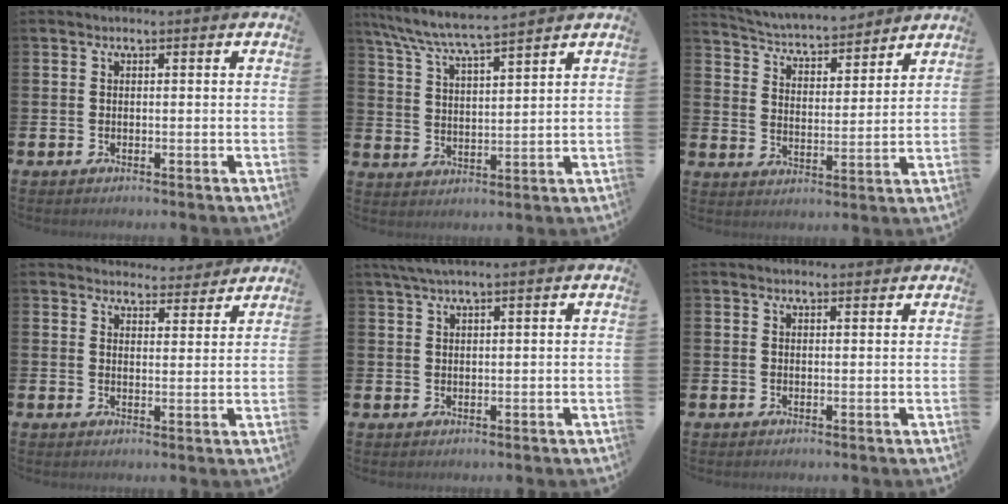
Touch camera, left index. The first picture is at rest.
{"total": 6.6, "force": [6.3, -0.1, 2.0], "torque": [-0.062, -0.038, 0.109]}
{"total": 5.0, "force": [4.9, 0.9, 0.6], "torque": [-0.041, -0.040, 0.081]}
{"total": 4.1, "force": [4.0, 0.7, -0.2], "torque": [0.007, -0.028, 0.070]}
{"total": 2.4, "force": [1.9, 0.0, 1.5], "torque": [-0.040, 0.005, 0.035]}
{"total": 0.9, "force": [0.9, 0.1, 0.2], "torque": [0.009, -0.003, 0.014]}